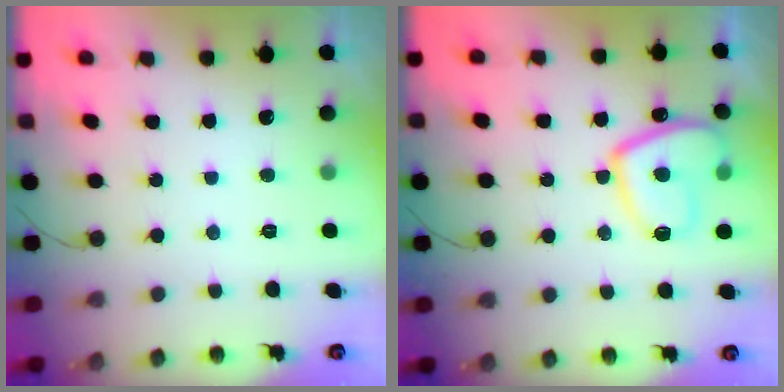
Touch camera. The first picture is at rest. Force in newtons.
{"total": 13.2, "press": 13.2, "slide": 1.5}